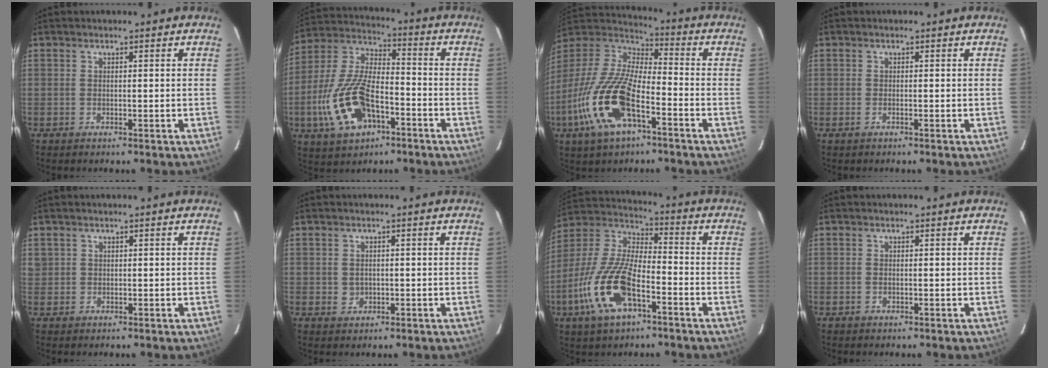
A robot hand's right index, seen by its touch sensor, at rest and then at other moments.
{"total": 17.4, "force": [-6.7, 8.5, 13.6], "torque": [-0.302, -0.002, -0.122]}
{"total": 20.4, "force": [-9.0, 8.0, 16.4], "torque": [-0.342, -0.034, -0.179]}
{"total": 0.5, "force": [-0.4, 0.2, 0.3], "torque": [-0.007, -0.002, -0.007]}
{"total": 1.4, "force": [0.4, 1.4, -0.1], "torque": [0.010, 0.001, 0.005]}
{"total": 2.1, "force": [-0.1, 2.0, 0.7], "torque": [-0.011, 0.003, 0.002]}
{"total": 17.2, "force": [-7.5, 6.7, 13.9], "torque": [-0.303, -0.012, -0.149]}
{"total": 0.6, "force": [-0.1, 0.4, 0.4], "torque": [-0.009, 0.000, -0.002]}